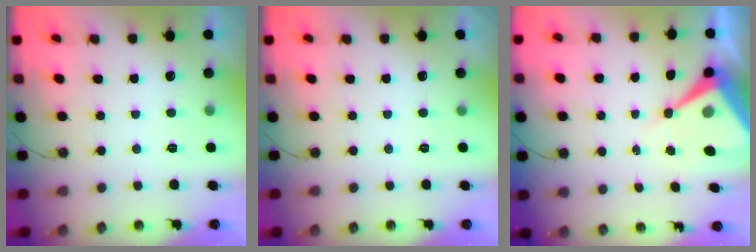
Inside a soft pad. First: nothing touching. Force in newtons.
{"total": 0.0}
{"total": 10.2, "press": 10.2, "slide": 0.8}